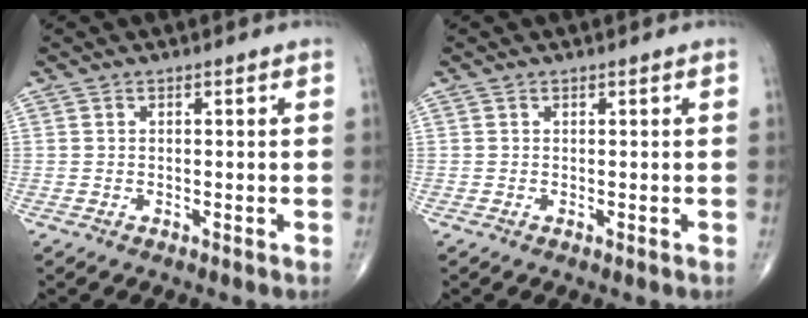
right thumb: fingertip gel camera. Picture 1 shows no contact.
{"total": 0.0}